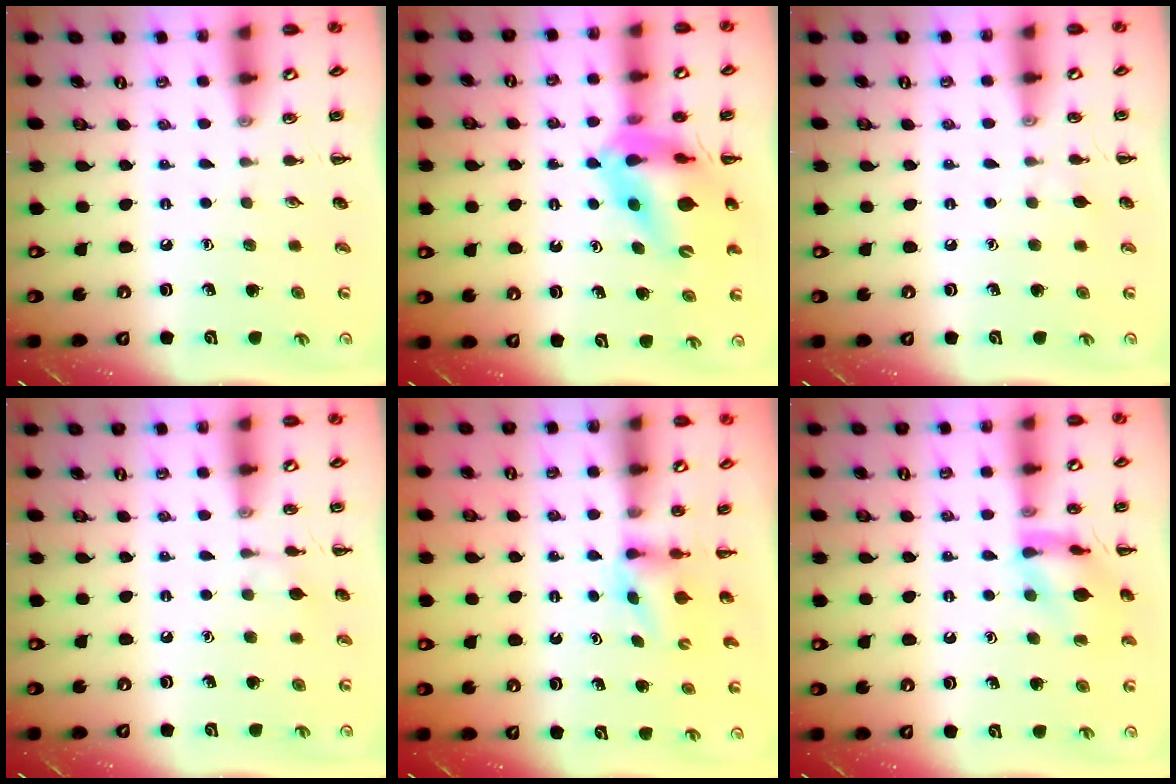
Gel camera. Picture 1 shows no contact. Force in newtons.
{"total": 13.3, "press": 12.6, "slide": 4.0}
{"total": 2.8, "press": 2.6, "slide": 0.8}
{"total": 4.5, "press": 4.4, "slide": 0.7}
{"total": 3.7, "press": 3.5, "slide": 1.3}
{"total": 12.8, "press": 12.7, "slide": 1.2}